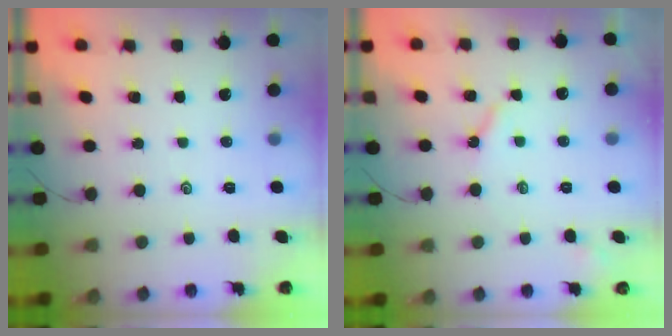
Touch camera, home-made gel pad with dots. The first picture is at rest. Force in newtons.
{"total": 3.6, "press": 3.5, "slide": 0.7}